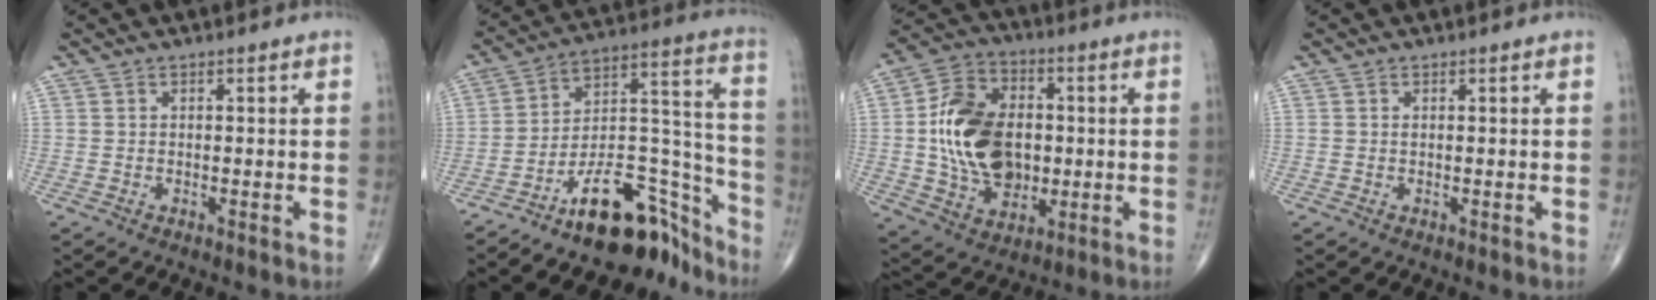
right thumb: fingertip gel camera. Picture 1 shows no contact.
{"total": 17.3, "force": [-13.2, 6.6, 9.0], "torque": [-0.095, 0.135, -0.217]}
{"total": 18.1, "force": [0.2, 12.5, 13.1], "torque": [-0.208, 0.010, 0.009]}
{"total": 0.0}